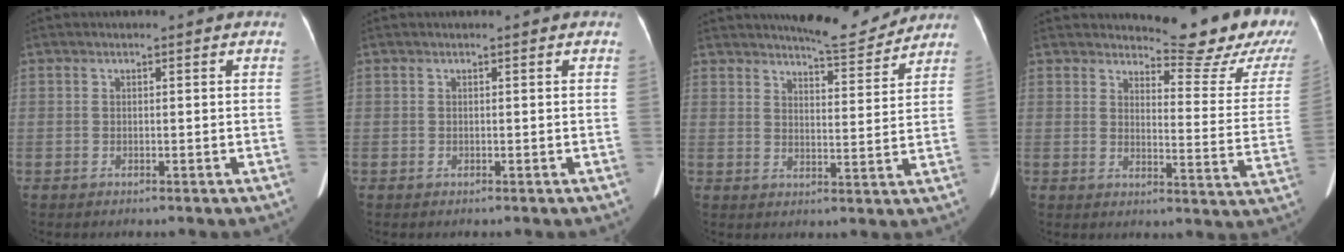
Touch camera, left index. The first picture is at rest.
{"total": 0.0}
{"total": 7.8, "force": [7.6, 0.8, 1.5], "torque": [-0.026, -0.013, 0.103]}
{"total": 14.5, "force": [13.5, 1.3, 5.1], "torque": [-0.058, -0.086, 0.141]}